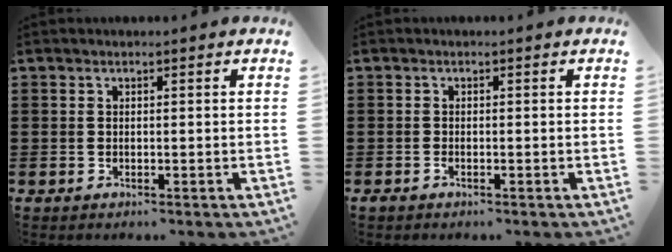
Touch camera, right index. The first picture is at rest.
{"total": 0.7, "force": [-0.6, 0.1, 0.4], "torque": [-0.009, -0.005, -0.010]}